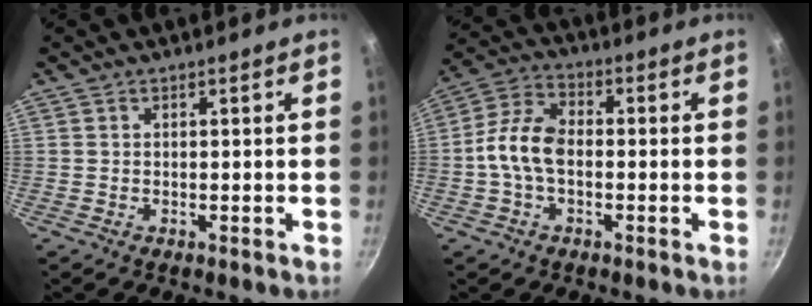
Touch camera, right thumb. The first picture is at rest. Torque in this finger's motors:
{"motor_torque": [2.40, 2.61, 1.47, -1.30, 0.40]}